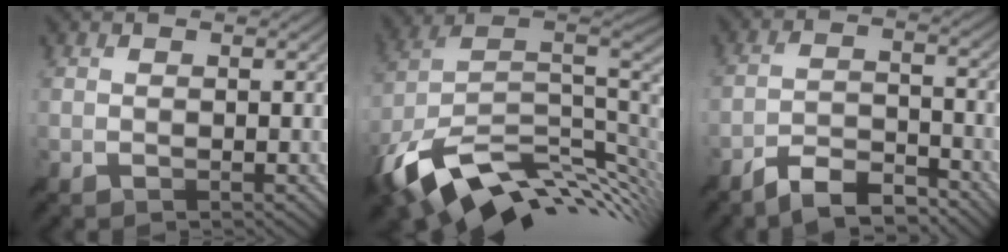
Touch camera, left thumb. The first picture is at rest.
{"total": 15.9, "force": [-5.1, 9.0, 12.1], "torque": [-0.253, -0.013, -0.087]}
{"total": 6.8, "force": [-5.8, 1.8, 3.0], "torque": [-0.054, 0.001, -0.111]}